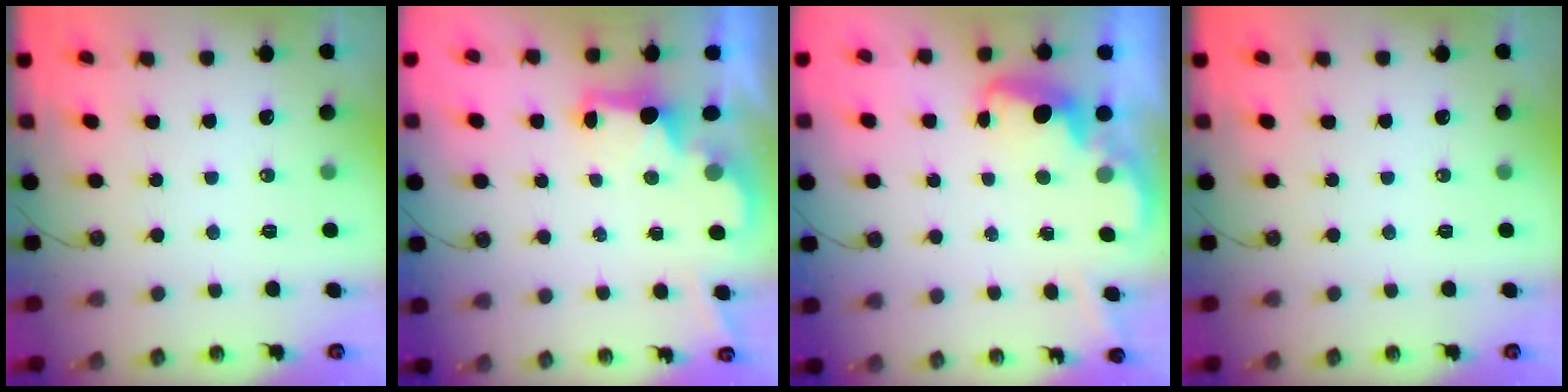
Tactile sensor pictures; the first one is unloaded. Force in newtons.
{"total": 2.2, "press": 2.1, "slide": 0.7}
{"total": 2.7, "press": 2.6, "slide": 0.8}
{"total": 0.0}